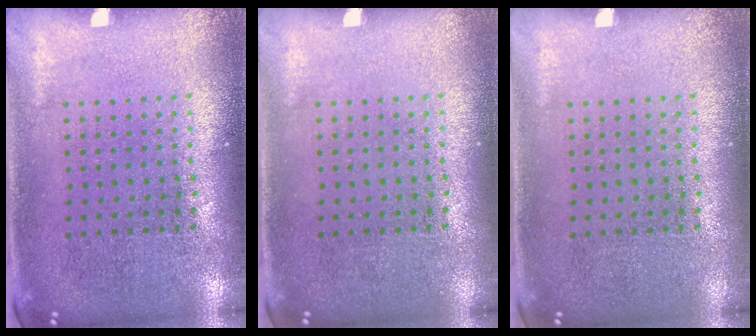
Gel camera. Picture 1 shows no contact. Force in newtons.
{"total": 0.0}
{"total": 0.0}